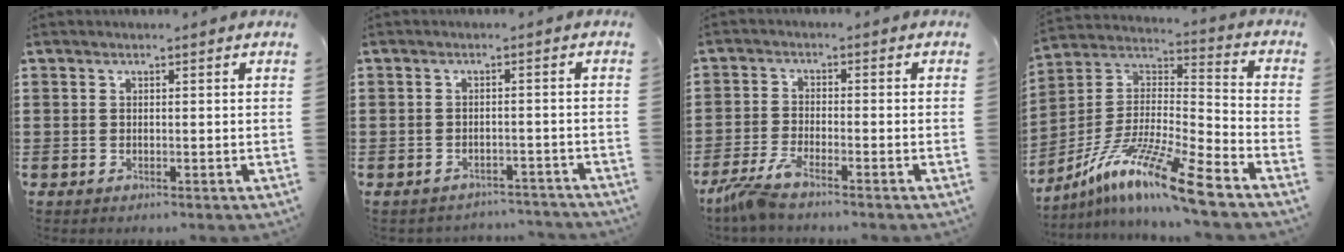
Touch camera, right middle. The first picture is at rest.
{"total": 2.2, "force": [-2.2, 0.3, 0.0], "torque": [-0.007, 0.000, -0.047]}
{"total": 4.5, "force": [-3.7, 0.3, 2.7], "torque": [-0.080, -0.017, -0.077]}
{"total": 13.0, "force": [-9.9, 0.2, 8.5], "torque": [-0.176, 0.000, -0.198]}